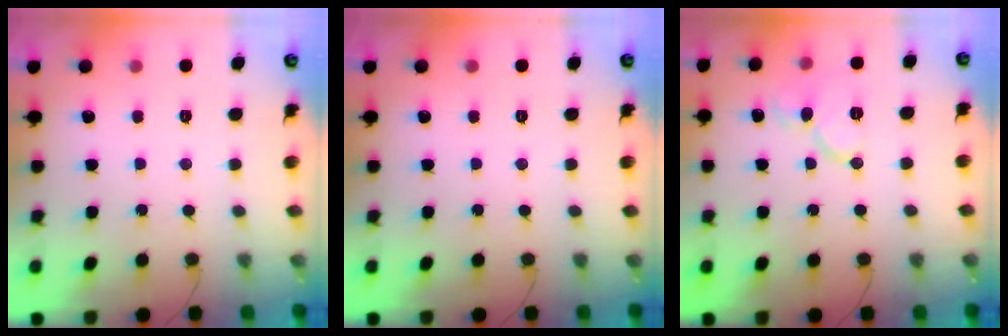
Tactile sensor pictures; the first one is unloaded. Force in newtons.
{"total": 0.0}
{"total": 10.0, "press": 9.9, "slide": 1.2}